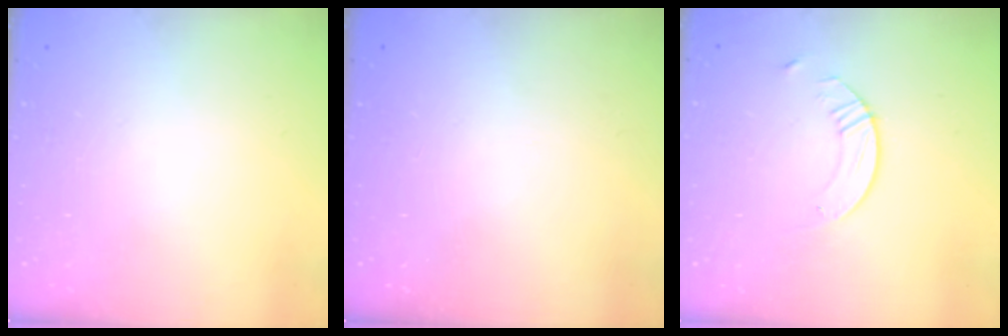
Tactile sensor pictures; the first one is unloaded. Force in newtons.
{"total": 0.0}
{"total": 4.9, "press": 4.8, "slide": 0.5}